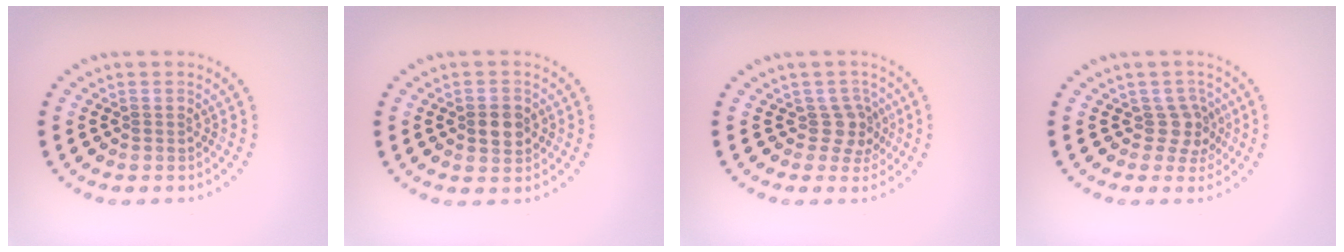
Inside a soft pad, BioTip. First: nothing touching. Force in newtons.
{"total": 2.3, "press": 2.2, "slide": 0.3}
{"total": 2.4, "press": 1.8, "slide": 1.5}
{"total": 2.4, "press": 1.8, "slide": 1.5}